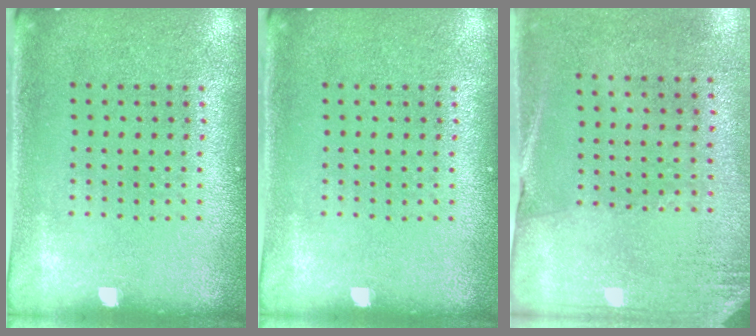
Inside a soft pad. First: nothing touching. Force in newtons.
{"total": 0.0}
{"total": 2.6, "press": 2.3, "slide": 1.2}